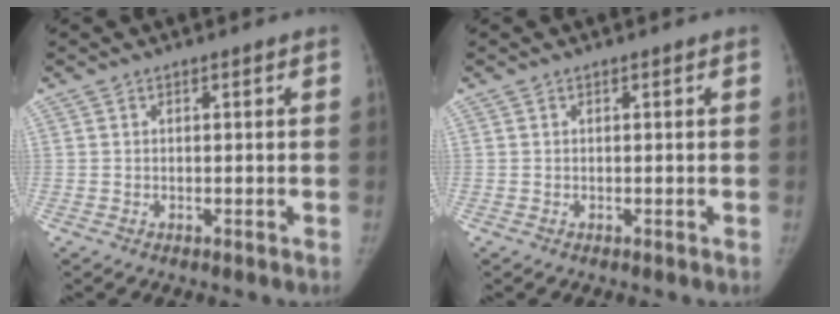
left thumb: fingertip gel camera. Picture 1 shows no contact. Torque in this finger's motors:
{"motor_torque": [0.01, -0.01, 0.00, 0.08, 0.00]}